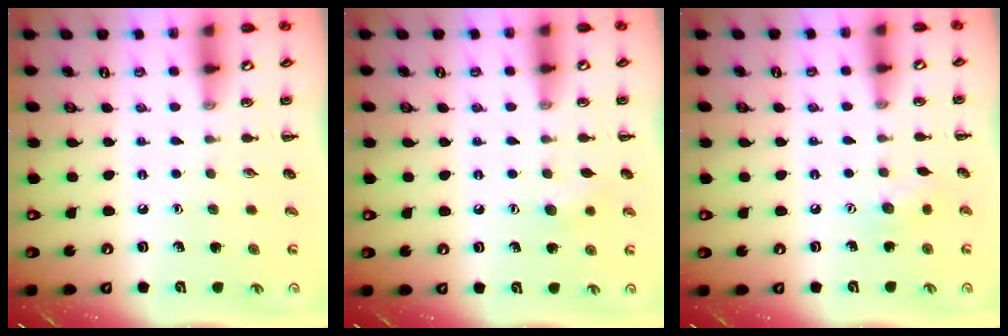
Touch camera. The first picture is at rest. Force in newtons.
{"total": 6.3, "press": 6.0, "slide": 1.7}
{"total": 5.8, "press": 5.7, "slide": 0.7}